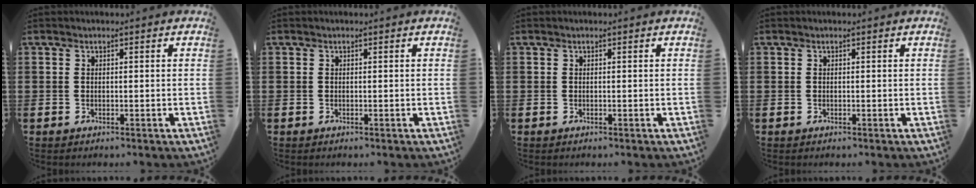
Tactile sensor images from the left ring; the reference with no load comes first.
{"total": 0.0}
{"total": 0.0}
{"total": 0.0}